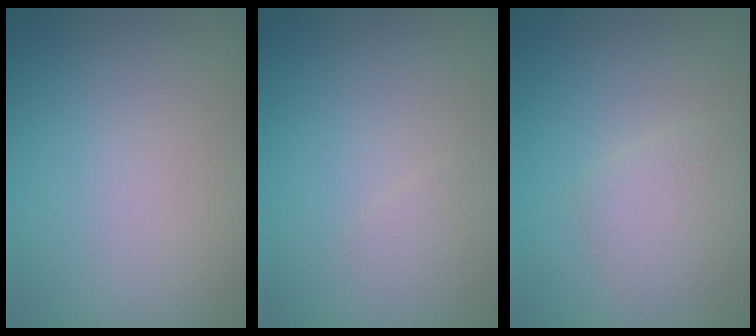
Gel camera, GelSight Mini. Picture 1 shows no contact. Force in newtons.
{"total": 0.8, "press": 0.8, "slide": 0.1}
{"total": 2.3, "press": 2.3, "slide": 0.1}